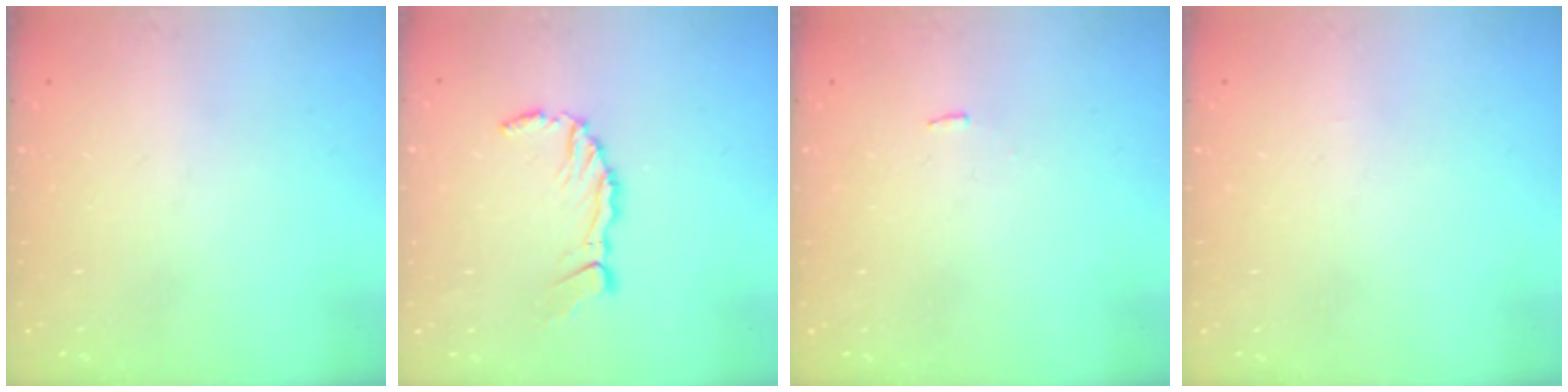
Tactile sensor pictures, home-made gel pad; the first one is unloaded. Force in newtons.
{"total": 6.8, "press": 6.7, "slide": 1.2}
{"total": 4.0, "press": 4.0, "slide": 0.4}
{"total": 0.0}